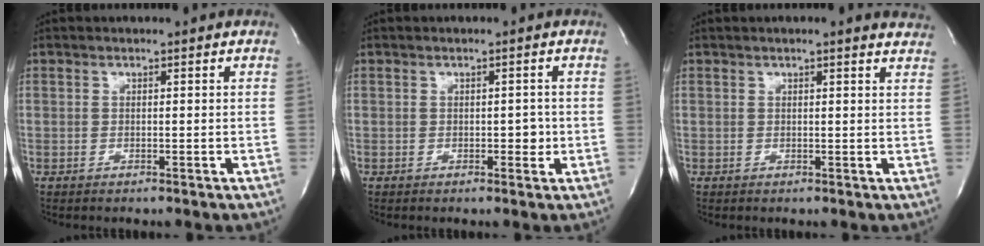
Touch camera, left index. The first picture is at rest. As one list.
[{"total": 1.6, "force": [-0.3, 1.0, 1.3], "torque": [-0.013, 0.002, -0.002]}, {"total": 5.0, "force": [4.6, 0.4, 2.0], "torque": [-0.025, 0.001, 0.034]}]